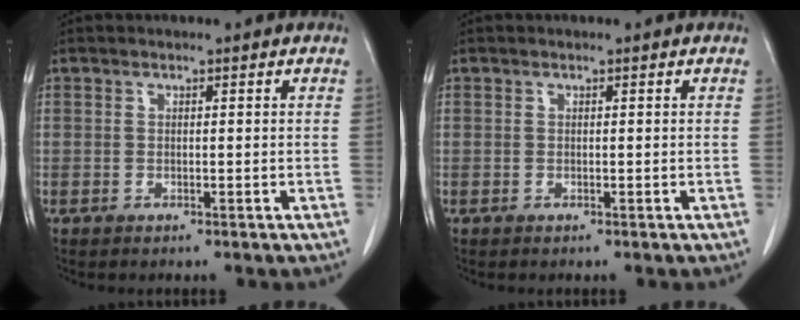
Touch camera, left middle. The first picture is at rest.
{"total": 0.0}